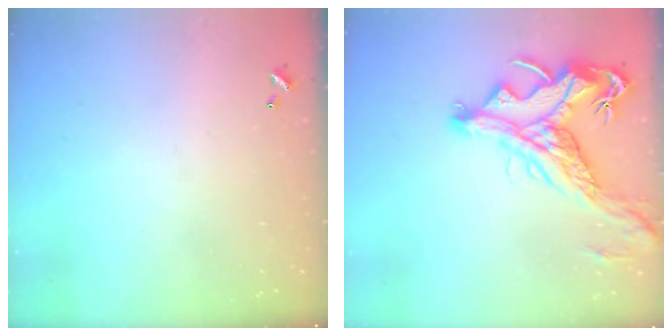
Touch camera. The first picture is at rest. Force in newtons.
{"total": 7.3, "press": 7.0, "slide": 1.9}